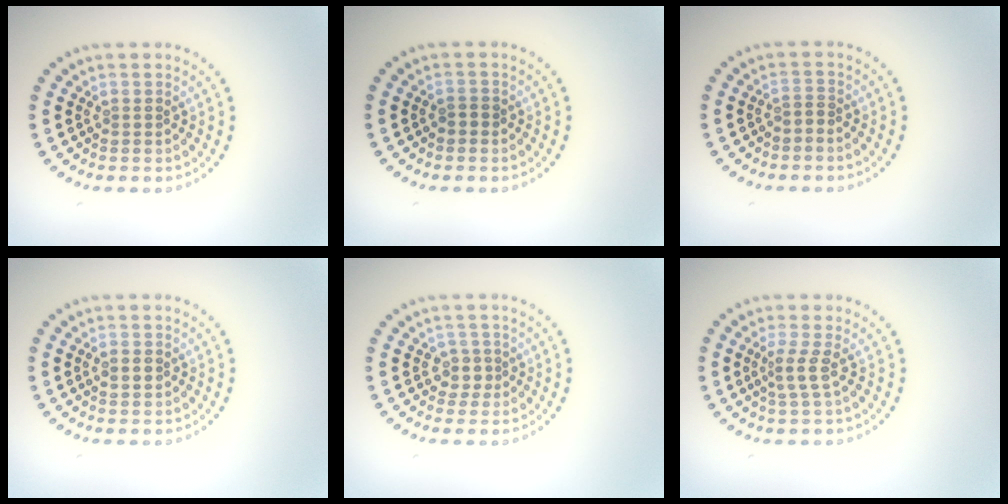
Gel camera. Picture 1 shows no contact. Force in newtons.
{"total": 0.9, "press": 0.9, "slide": 0.1}
{"total": 0.6, "press": 0.3, "slide": 0.5}
{"total": 1.2, "press": 1.2, "slide": 0.1}
{"total": 1.6, "press": 1.3, "slide": 1.0}
{"total": 1.9, "press": 1.3, "slide": 1.3}